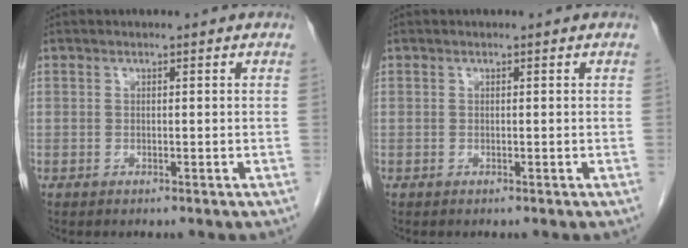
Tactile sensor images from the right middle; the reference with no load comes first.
{"total": 0.0}